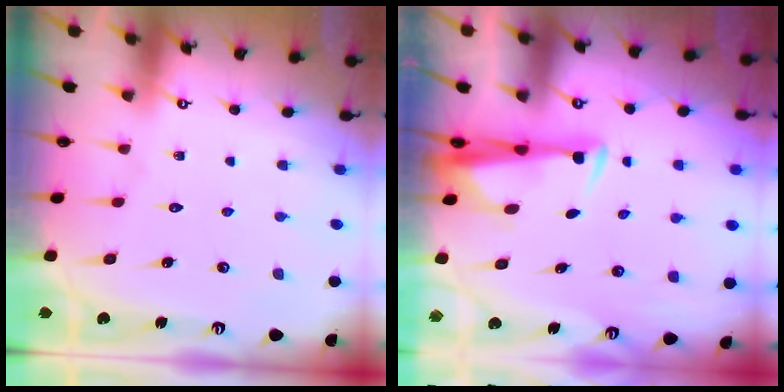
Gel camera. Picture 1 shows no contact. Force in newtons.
{"total": 3.2, "press": 3.1, "slide": 0.7}